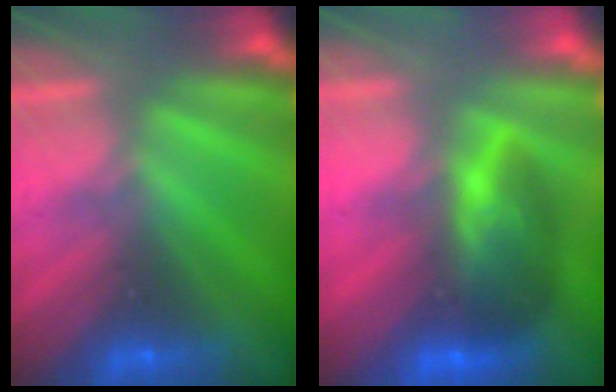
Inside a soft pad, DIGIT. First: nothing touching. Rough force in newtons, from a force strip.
{"total": 7.5}